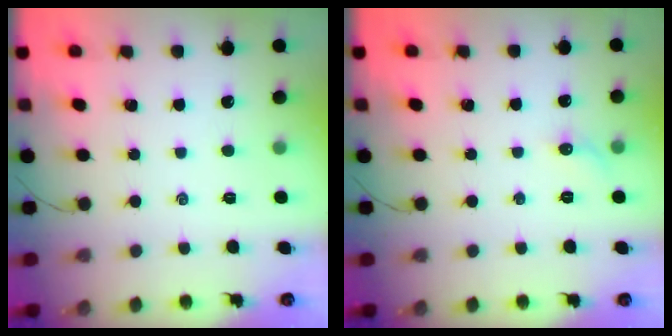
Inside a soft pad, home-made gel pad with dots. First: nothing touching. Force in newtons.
{"total": 4.4, "press": 4.2, "slide": 1.2}